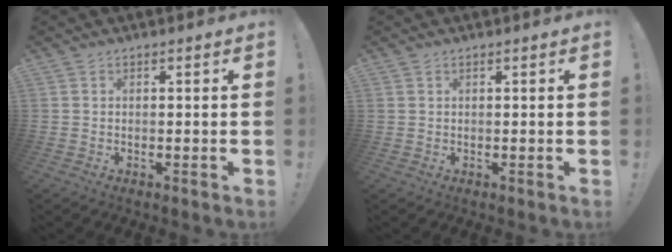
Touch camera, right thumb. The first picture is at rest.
{"total": 0.6, "force": [0.4, 0.4, 0.2], "torque": [-0.004, 0.000, 0.007]}